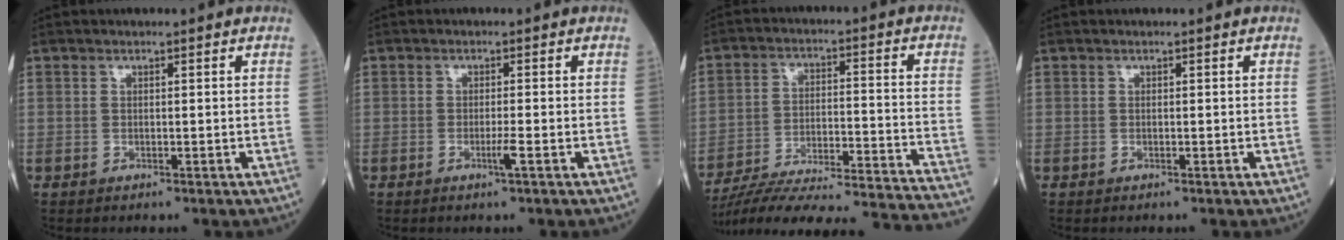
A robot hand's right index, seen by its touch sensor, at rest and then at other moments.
{"total": 1.7, "force": [-0.8, -0.3, 1.5], "torque": [-0.030, -0.004, -0.016]}
{"total": 29.9, "force": [-27.6, -0.1, 11.5], "torque": [-0.110, -0.040, -0.380]}
{"total": 0.0}